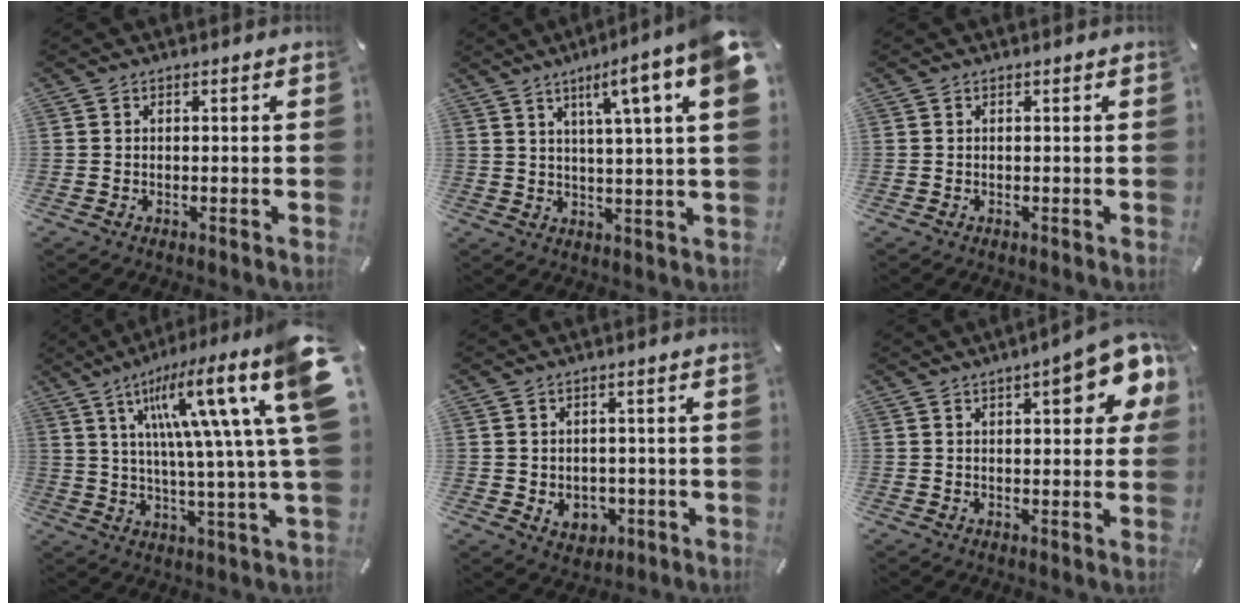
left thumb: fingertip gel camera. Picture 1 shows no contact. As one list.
[{"total": 11.8, "force": [5.9, 0.2, 10.3], "torque": [-0.156, -0.038, 0.083]}, {"total": 0.0}, {"total": 22.9, "force": [8.7, 3.8, 20.9], "torque": [-0.314, -0.050, 0.122]}, {"total": 4.7, "force": [-0.8, 4.0, 2.2], "torque": [-0.022, -0.004, -0.016]}, {"total": 12.0, "force": [5.3, 4.3, 9.9], "torque": [-0.123, -0.021, 0.085]}]